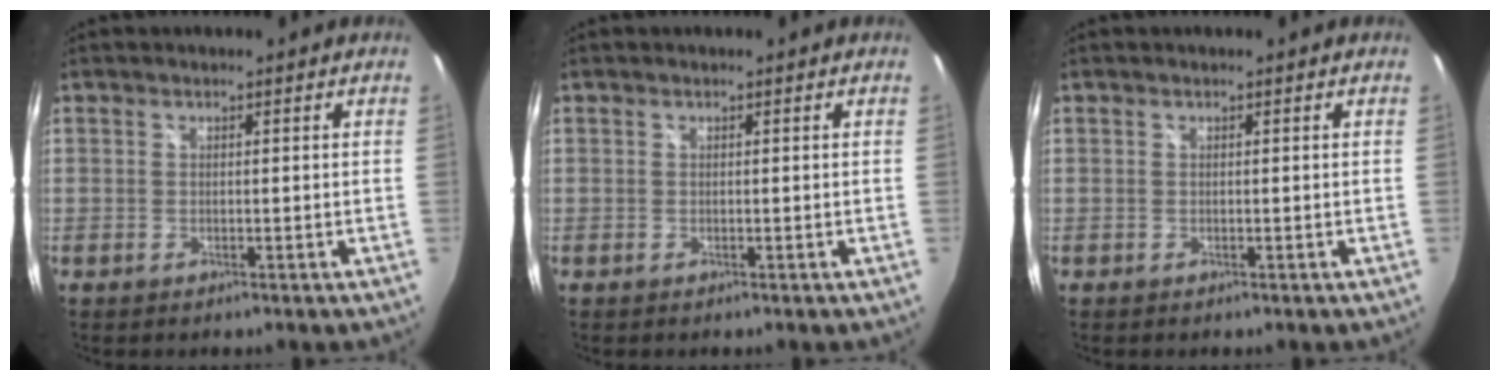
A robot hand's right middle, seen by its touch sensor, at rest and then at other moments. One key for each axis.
{"total": 0.0}
{"total": 0.0}